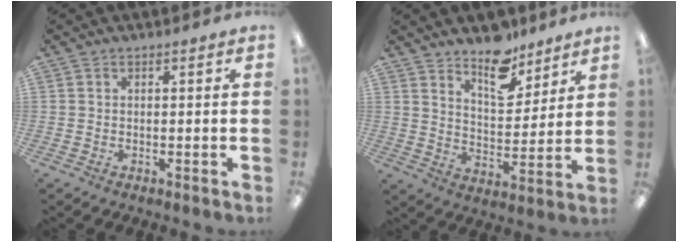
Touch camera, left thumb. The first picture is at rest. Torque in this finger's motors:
{"motor_torque": [0.04, -0.10, -0.12, -0.29, 0.07]}